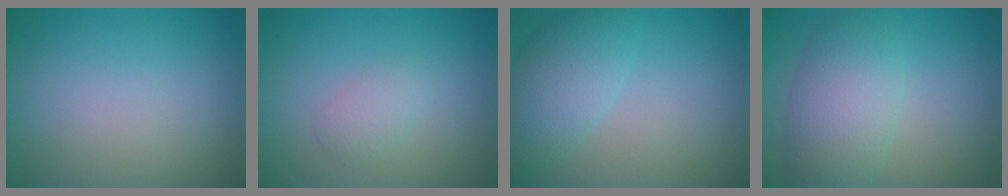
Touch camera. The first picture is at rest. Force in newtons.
{"total": 1.7, "press": 1.7, "slide": 0.1}
{"total": 4.6, "press": 4.6, "slide": 0.3}
{"total": 5.8, "press": 5.8, "slide": 0.2}